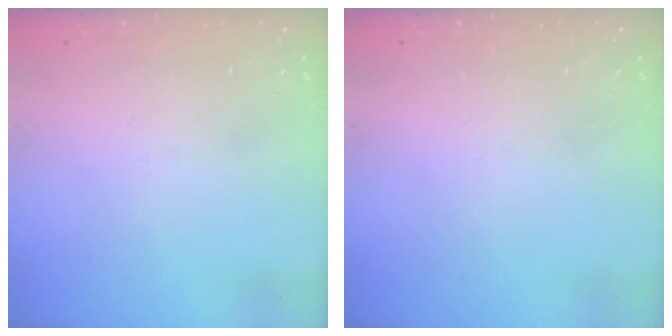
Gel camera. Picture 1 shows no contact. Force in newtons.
{"total": 0.0}